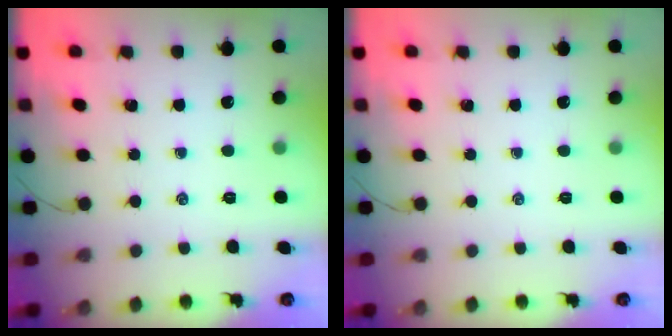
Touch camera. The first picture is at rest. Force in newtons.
{"total": 0.0}